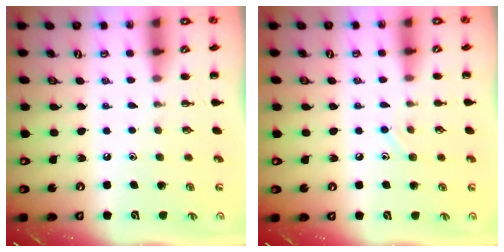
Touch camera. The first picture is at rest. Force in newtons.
{"total": 6.4, "press": 6.2, "slide": 1.8}